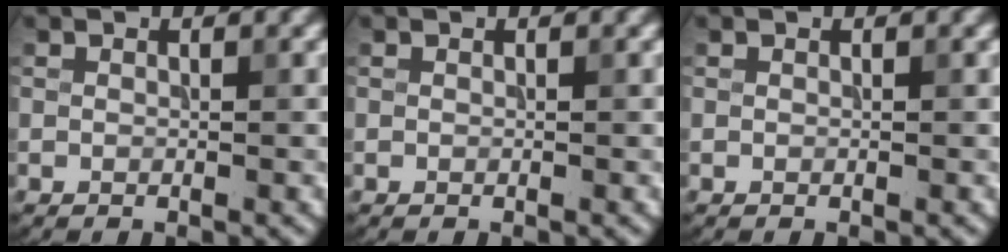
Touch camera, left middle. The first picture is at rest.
{"total": 0.0}
{"total": 0.0}